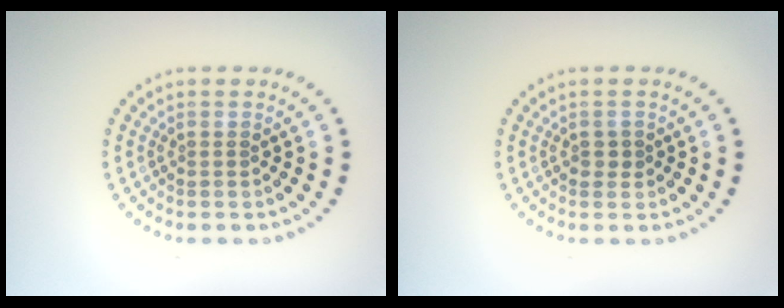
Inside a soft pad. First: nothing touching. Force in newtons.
{"total": 1.1, "press": 1.1, "slide": 0.2}